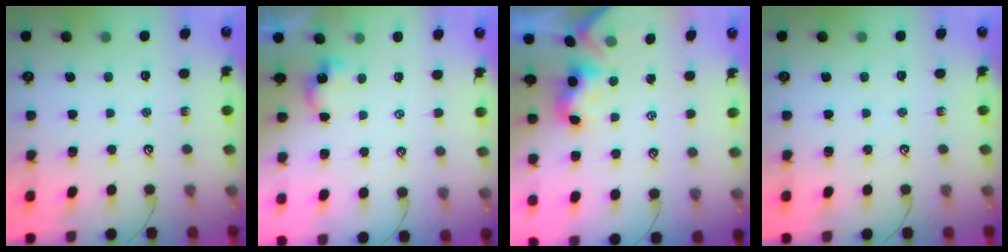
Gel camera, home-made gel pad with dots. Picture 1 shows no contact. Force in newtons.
{"total": 3.4, "press": 3.4, "slide": 0.0}
{"total": 1.0, "press": 0.9, "slide": 0.5}
{"total": 0.0}